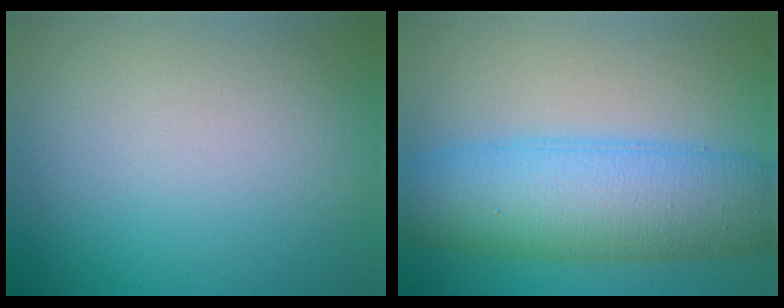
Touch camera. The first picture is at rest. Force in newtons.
{"total": 9.5, "press": 9.5, "slide": 0.3}